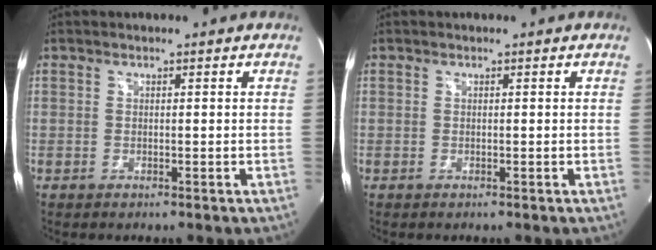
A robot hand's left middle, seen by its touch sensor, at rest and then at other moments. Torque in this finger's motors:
{"motor_torque": [0.00, 0.00, 0.02, 0.00]}